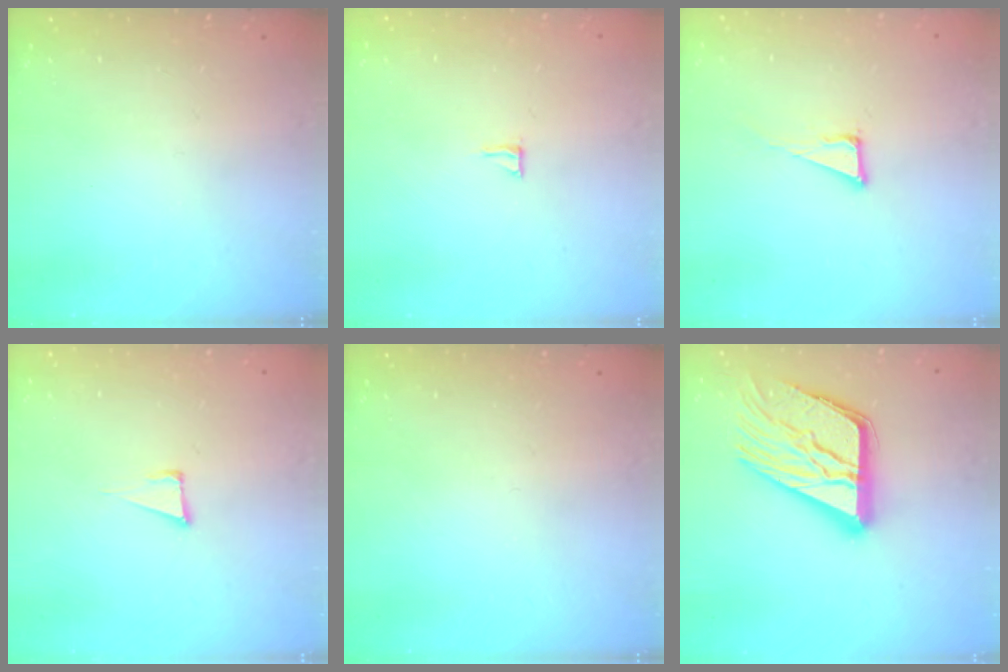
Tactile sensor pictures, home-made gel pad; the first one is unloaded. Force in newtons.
{"total": 4.2, "press": 4.2, "slide": 0.4}
{"total": 4.3, "press": 4.3, "slide": 0.2}
{"total": 4.2, "press": 2.8, "slide": 3.1}
{"total": 0.0}
{"total": 18.9, "press": 18.8, "slide": 1.9}